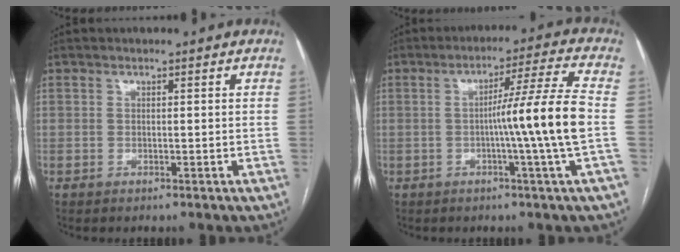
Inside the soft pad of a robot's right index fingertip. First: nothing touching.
{"total": 10.4, "force": [-1.4, -2.7, 9.9], "torque": [-0.154, -0.001, -0.022]}